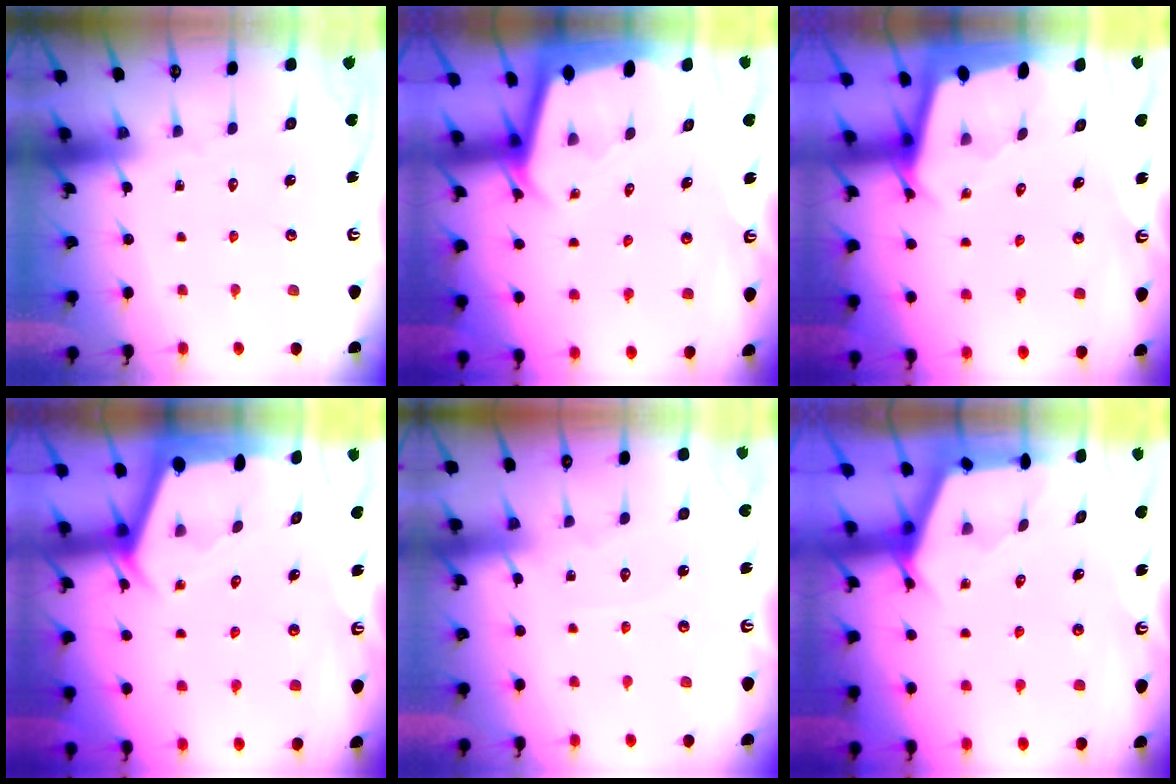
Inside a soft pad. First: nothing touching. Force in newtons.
{"total": 2.1, "press": 2.1, "slide": 0.2}
{"total": 2.3, "press": 2.3, "slide": 0.1}
{"total": 2.5, "press": 2.5, "slide": 0.4}
{"total": 4.5, "press": 4.5, "slide": 0.5}
{"total": 2.7, "press": 2.7, "slide": 0.4}